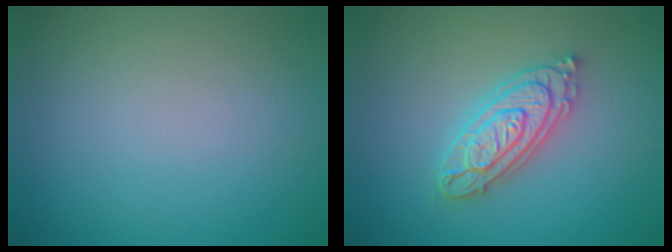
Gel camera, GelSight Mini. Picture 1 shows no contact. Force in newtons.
{"total": 4.4, "press": 4.3, "slide": 0.8}